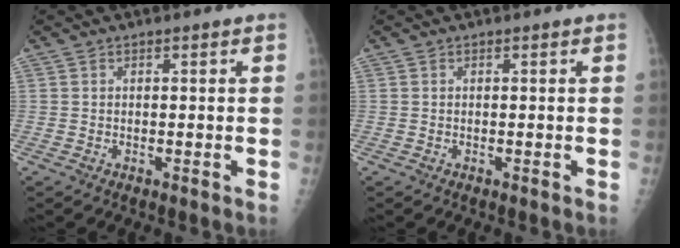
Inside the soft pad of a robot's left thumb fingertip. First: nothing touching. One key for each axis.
{"total": 0.0}